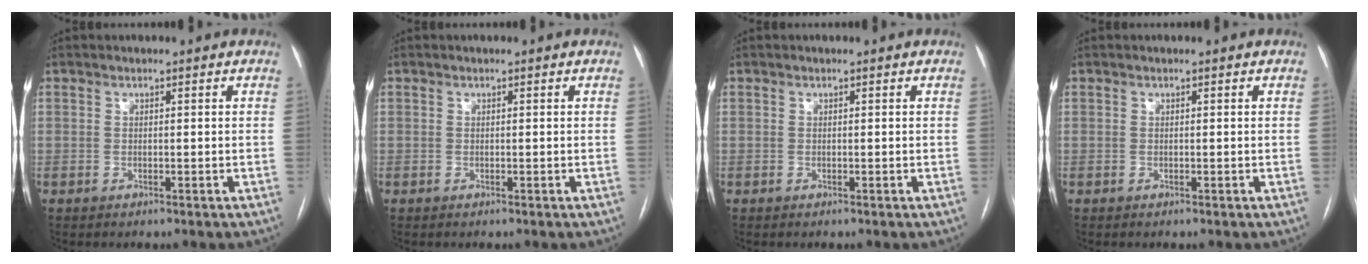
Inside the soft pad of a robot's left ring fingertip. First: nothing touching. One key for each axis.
{"total": 0.0}
{"total": 0.0}
{"total": 0.0}